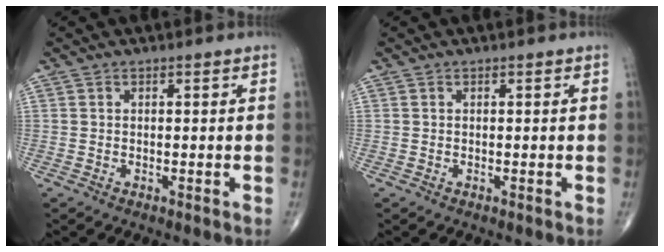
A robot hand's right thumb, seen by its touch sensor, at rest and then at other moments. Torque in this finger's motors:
{"motor_torque": [0.00, 0.00, 0.00, 0.00, 0.01]}